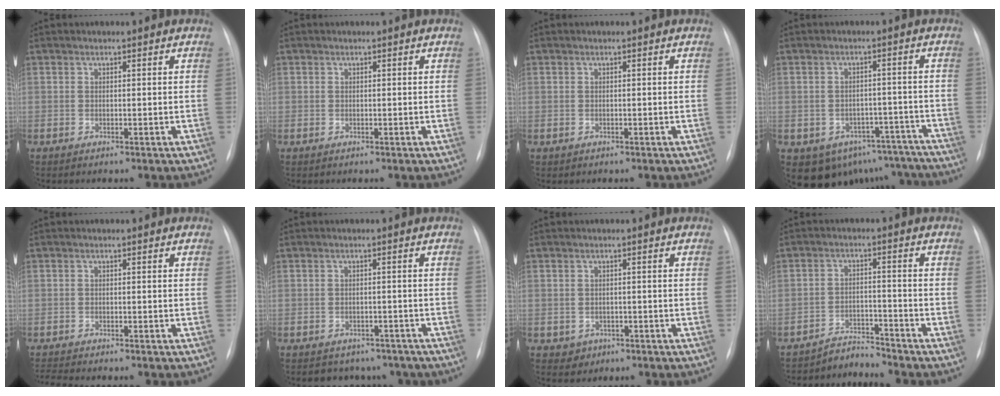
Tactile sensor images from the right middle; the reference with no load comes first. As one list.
[{"total": 0.6, "force": [0.0, 0.5, -0.1], "torque": [0.006, 0.004, -0.003]}, {"total": 0.0}, {"total": 12.8, "force": [-9.6, 8.0, 2.8], "torque": [-0.026, 0.031, -0.102]}, {"total": 3.2, "force": [-3.1, -0.2, 0.9], "torque": [-0.021, -0.011, -0.047]}, {"total": 6.5, "force": [-5.3, 3.7, 0.5], "torque": [0.004, 0.012, -0.056]}, {"total": 2.1, "force": [-1.0, 1.9, 0.2], "torque": [-0.005, 0.005, -0.007]}, {"total": 3.9, "force": [-3.7, -0.3, -1.2], "torque": [0.020, -0.006, -0.058]}]